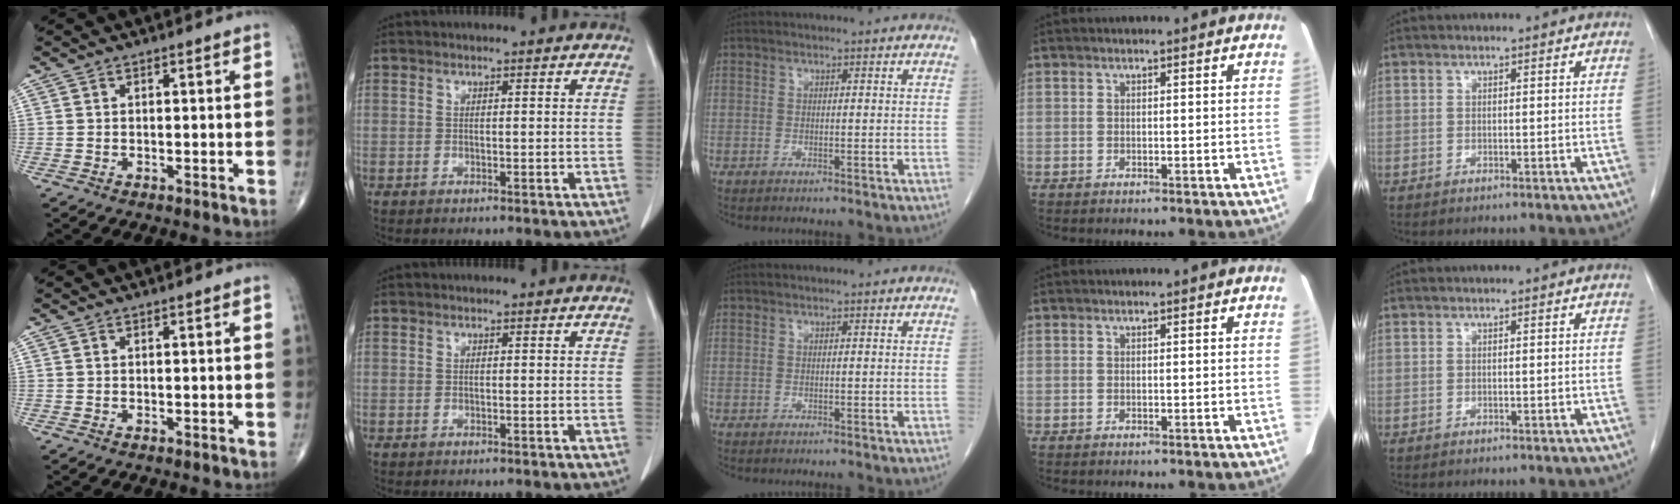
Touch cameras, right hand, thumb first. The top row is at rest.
{}